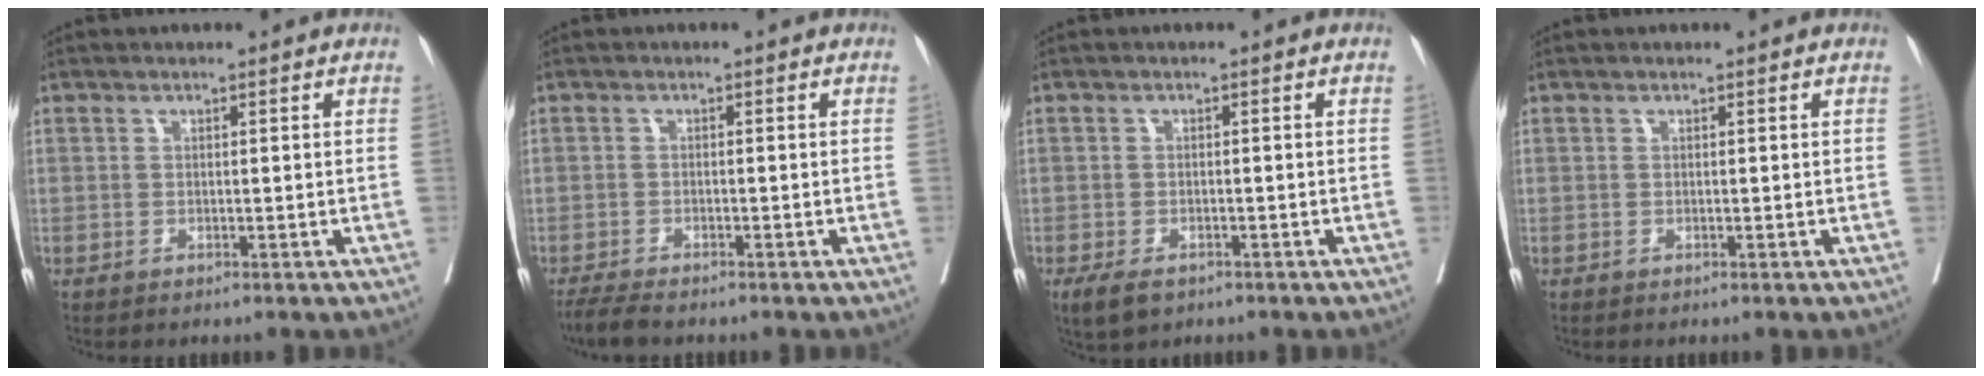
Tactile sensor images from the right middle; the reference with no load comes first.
{"total": 3.5, "force": [-3.0, 0.3, 1.7], "torque": [-0.032, -0.012, -0.053]}
{"total": 3.6, "force": [-2.3, 1.8, 2.1], "torque": [-0.040, -0.007, -0.033]}
{"total": 0.0}